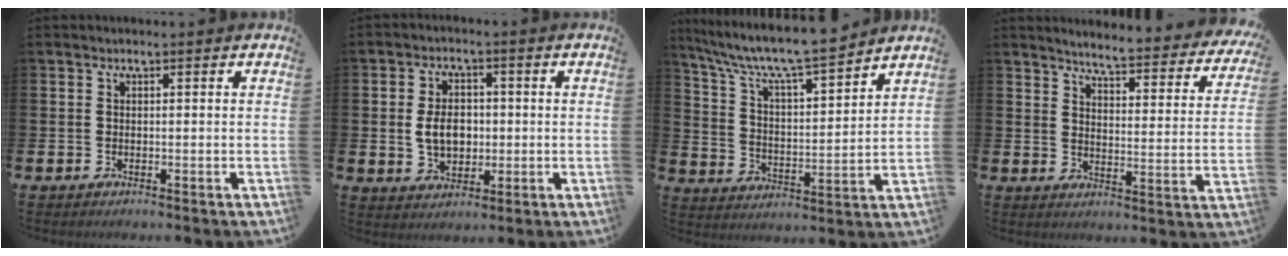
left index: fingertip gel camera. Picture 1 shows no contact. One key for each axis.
{"total": 5.5, "fx": 0.1, "fy": 3.9, "fz": 3.8, "tx": -0.058, "ty": 0.006, "tz": -0.006}
{"total": 9.4, "fx": 8.7, "fy": 1.0, "fz": 3.4, "tx": -0.097, "ty": -0.063, "tz": 0.147}
{"total": 4.8, "fx": 4.6, "fy": 0.2, "fz": 1.2, "tx": -0.041, "ty": -0.045, "tz": 0.071}